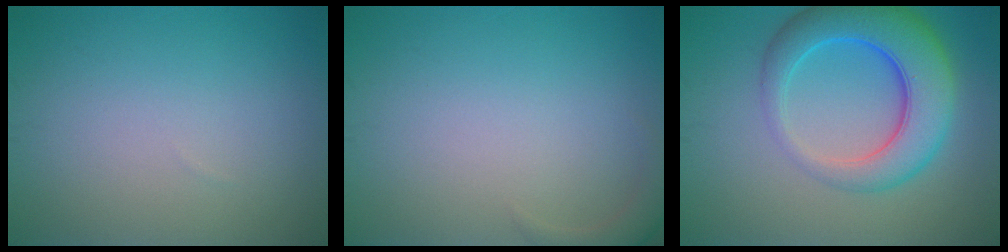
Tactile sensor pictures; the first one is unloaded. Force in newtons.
{"total": 1.7, "press": 1.7, "slide": 0.2}
{"total": 8.0, "press": 8.0, "slide": 0.3}